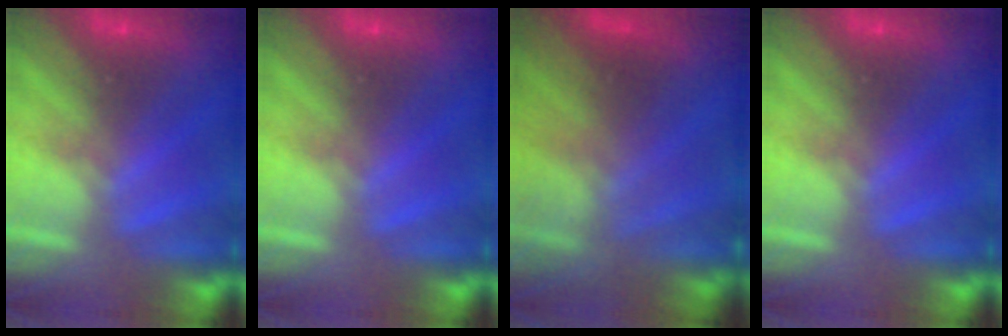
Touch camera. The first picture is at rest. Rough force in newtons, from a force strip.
{"total": 0.0}
{"total": 4.1}
{"total": 0.0}